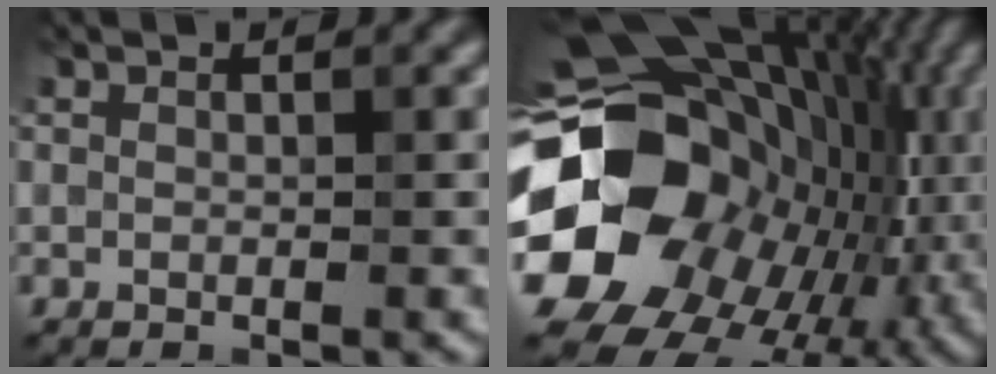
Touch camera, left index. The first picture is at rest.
{"total": 20.9, "force": [-1.4, 17.0, 12.1], "torque": [-0.229, -0.031, -0.027]}